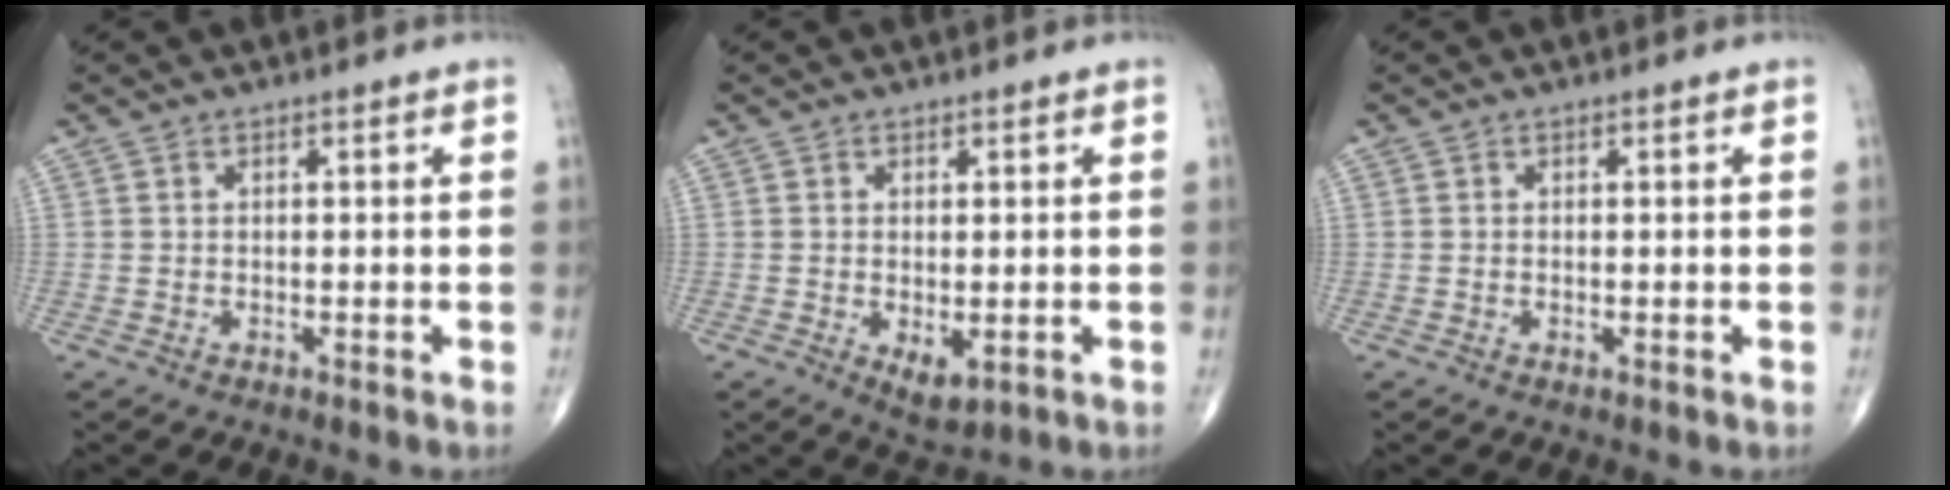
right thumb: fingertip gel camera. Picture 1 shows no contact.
{"total": 4.0, "force": [-0.9, 2.0, 3.4], "torque": [-0.049, -0.011, -0.005]}
{"total": 0.0}